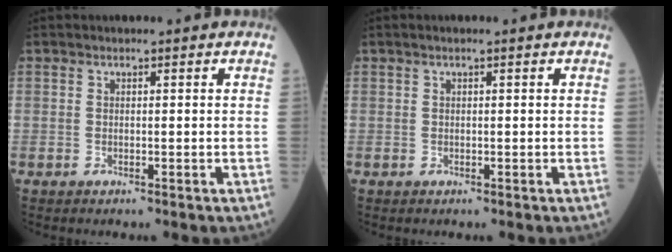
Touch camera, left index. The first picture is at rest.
{"total": 0.8, "force": [0.5, 0.0, 0.6], "torque": [-0.013, 0.009, 0.009]}